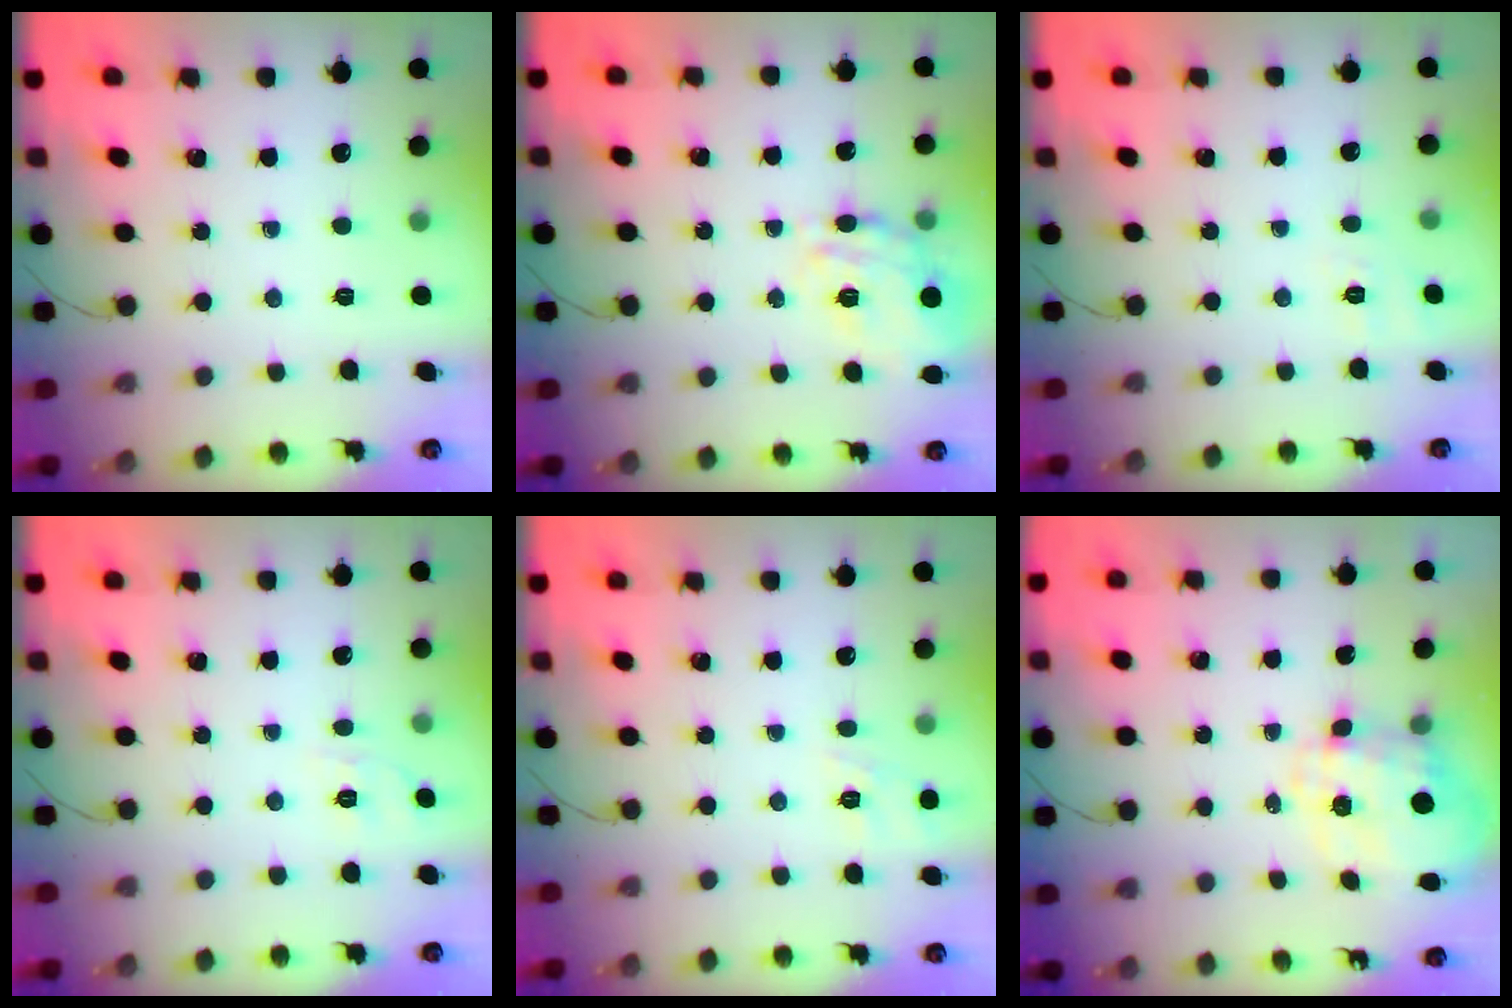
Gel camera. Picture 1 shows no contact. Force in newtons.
{"total": 18.6, "press": 18.4, "slide": 2.4}
{"total": 6.9, "press": 6.6, "slide": 2.1}
{"total": 4.5, "press": 4.1, "slide": 1.9}
{"total": 9.9, "press": 9.7, "slide": 1.7}
{"total": 10.0, "press": 10.0, "slide": 1.3}